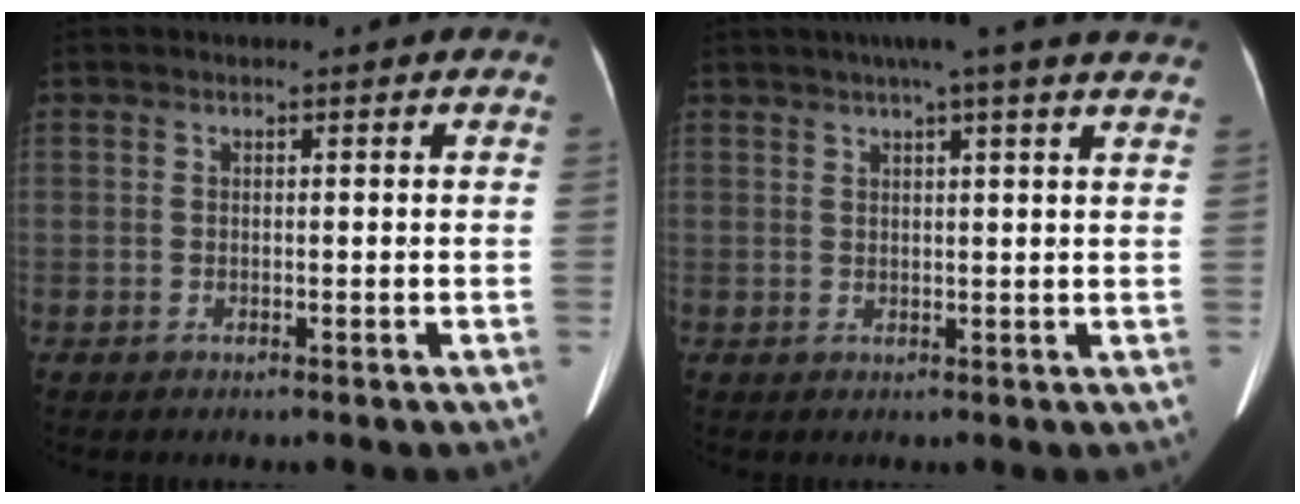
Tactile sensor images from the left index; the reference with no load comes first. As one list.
[{"total": 12.2, "force": [10.1, 0.2, 6.9], "torque": [-0.103, 0.031, 0.112]}]